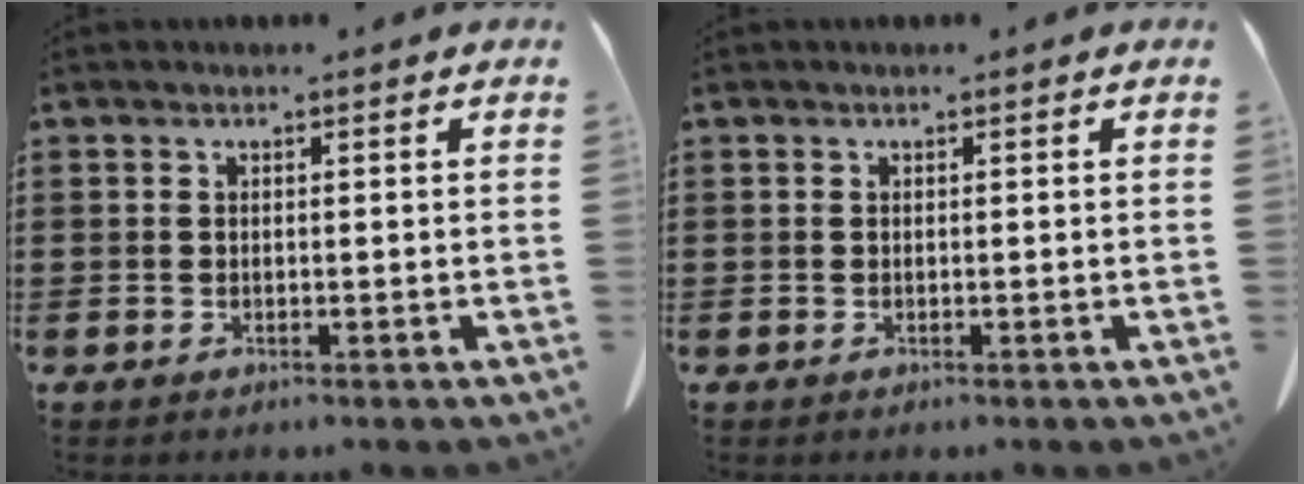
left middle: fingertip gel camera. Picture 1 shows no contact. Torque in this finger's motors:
{"motor_torque": [-0.05, 0.03, 0.00, 0.00]}